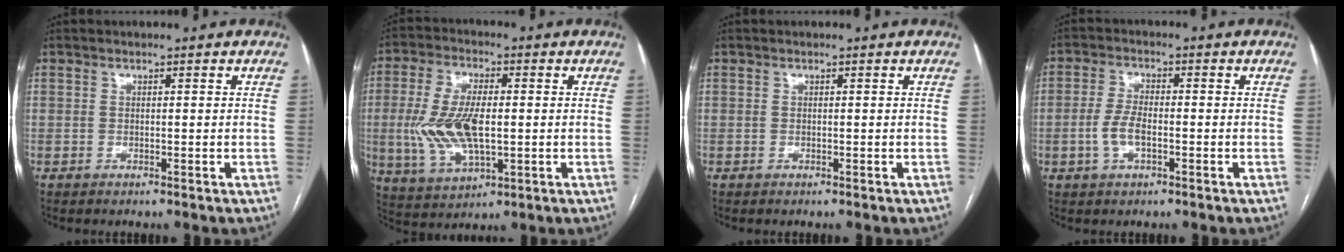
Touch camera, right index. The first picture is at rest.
{"total": 12.0, "force": [-0.7, 4.9, 10.9], "torque": [-0.240, 0.002, -0.007]}
{"total": 0.0}
{"total": 4.4, "force": [-1.1, 1.8, 3.9], "torque": [-0.090, 0.005, -0.020]}